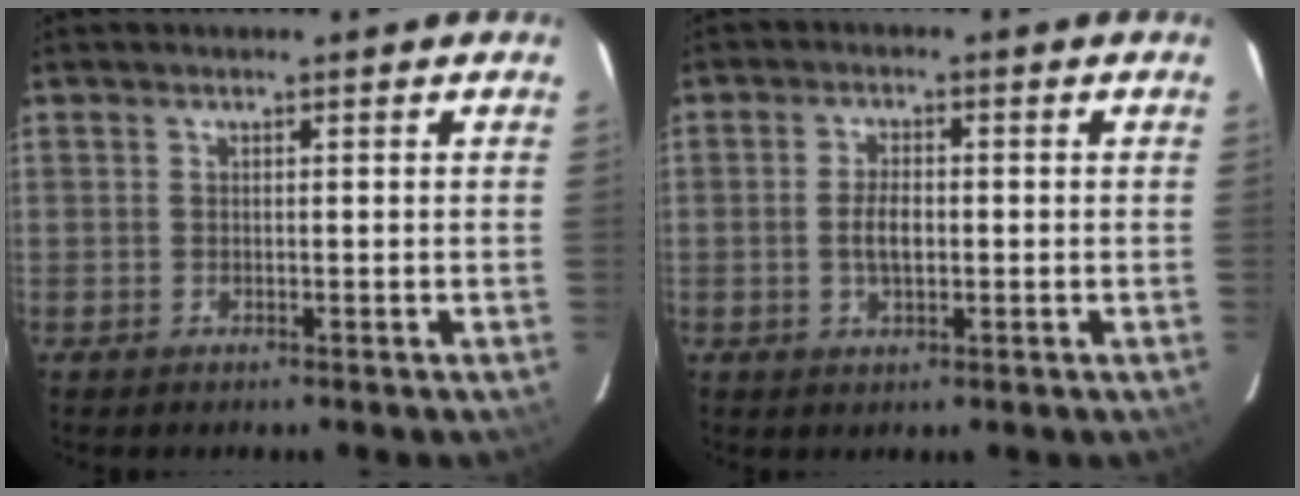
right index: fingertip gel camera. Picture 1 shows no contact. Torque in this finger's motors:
{"motor_torque": [0.49, -0.25, 0.25, 0.08]}